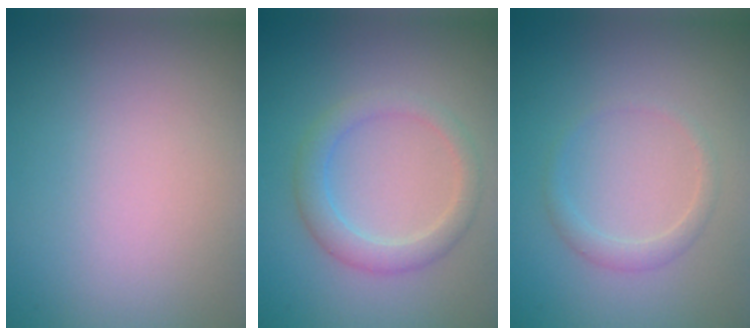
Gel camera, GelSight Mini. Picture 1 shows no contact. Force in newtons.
{"total": 2.8, "press": 2.8, "slide": 0.1}
{"total": 1.4, "press": 1.4, "slide": 0.1}